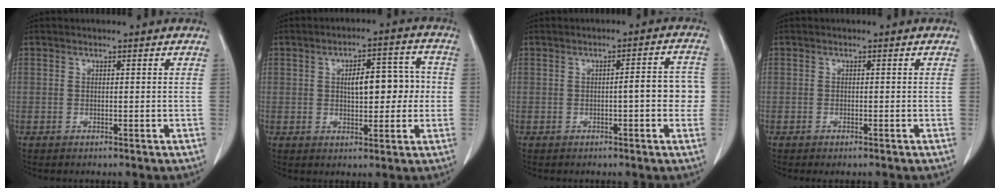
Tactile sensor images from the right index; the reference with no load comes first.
{"total": 8.1, "force": [0.5, 3.4, 7.3], "torque": [-0.104, 0.027, 0.012]}
{"total": 5.8, "force": [-0.8, 1.1, 5.7], "torque": [-0.061, 0.020, -0.014]}
{"total": 0.8, "force": [-0.6, 0.2, 0.5], "torque": [-0.010, -0.003, -0.006]}